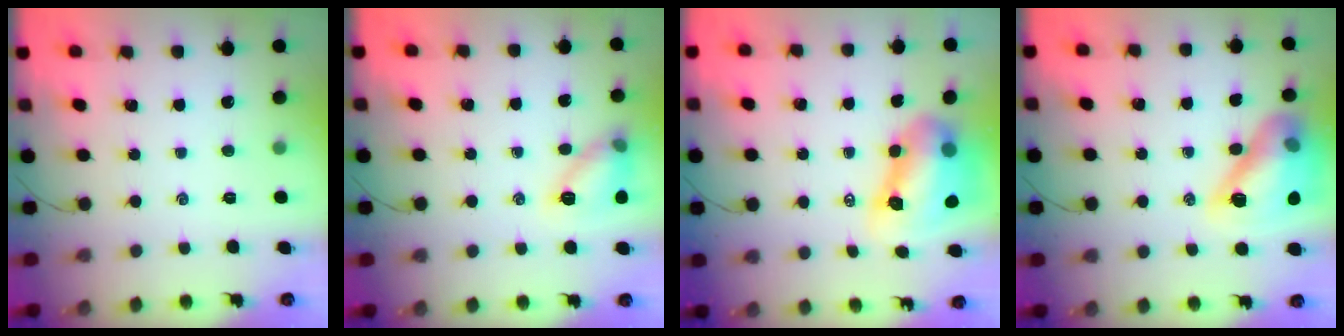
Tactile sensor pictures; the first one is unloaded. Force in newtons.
{"total": 11.2, "press": 11.2, "slide": 0.2}
{"total": 11.9, "press": 11.4, "slide": 3.4}
{"total": 16.3, "press": 16.1, "slide": 2.6}